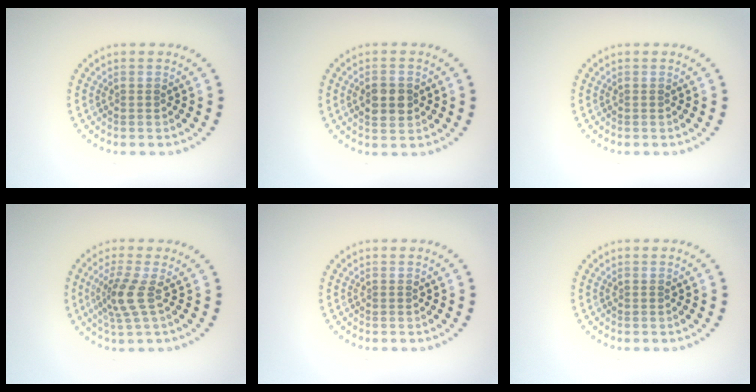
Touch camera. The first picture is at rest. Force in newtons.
{"total": 3.3, "press": 3.3, "slide": 0.1}
{"total": 0.0}
{"total": 2.9, "press": 2.1, "slide": 2.0}
{"total": 0.0}
{"total": 0.0}